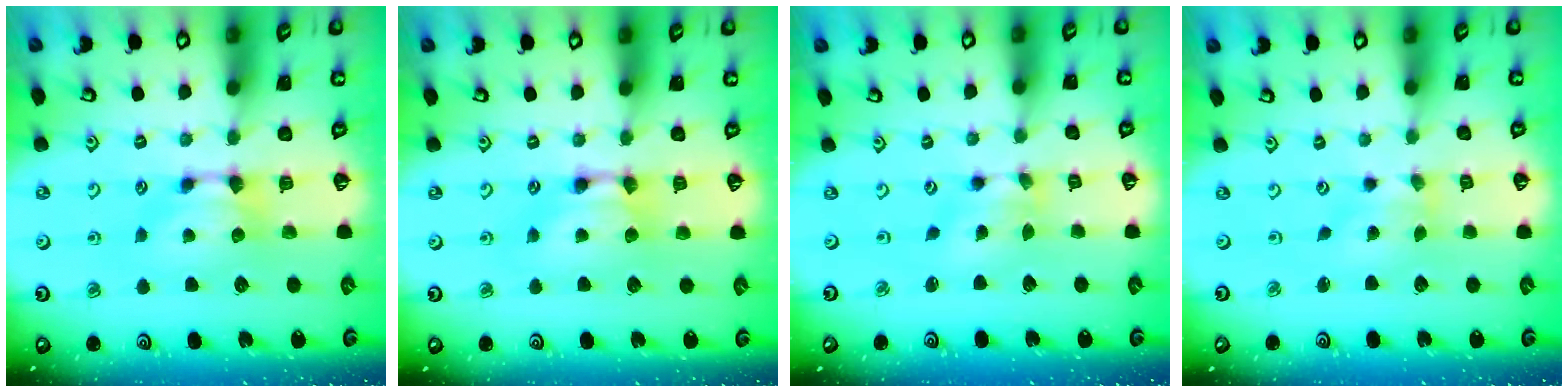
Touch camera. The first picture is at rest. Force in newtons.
{"total": 1.8, "press": 1.8, "slide": 0.2}
{"total": 2.0, "press": 1.2, "slide": 1.5}
{"total": 1.3, "press": 0.7, "slide": 1.1}